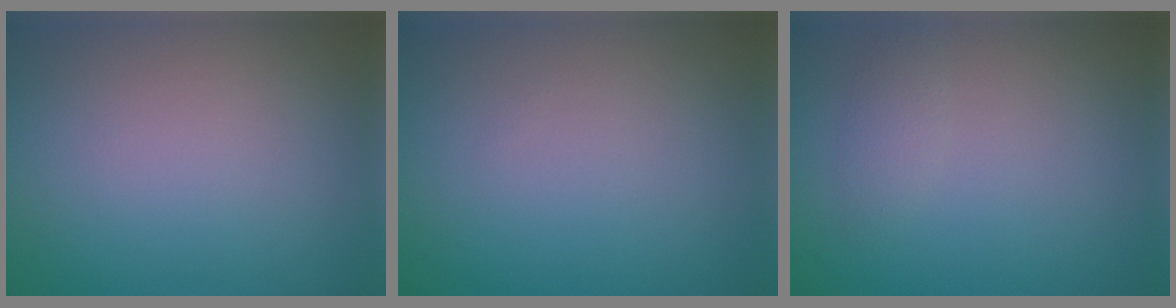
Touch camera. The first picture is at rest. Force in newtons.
{"total": 0.0}
{"total": 1.2, "press": 1.2, "slide": 0.0}